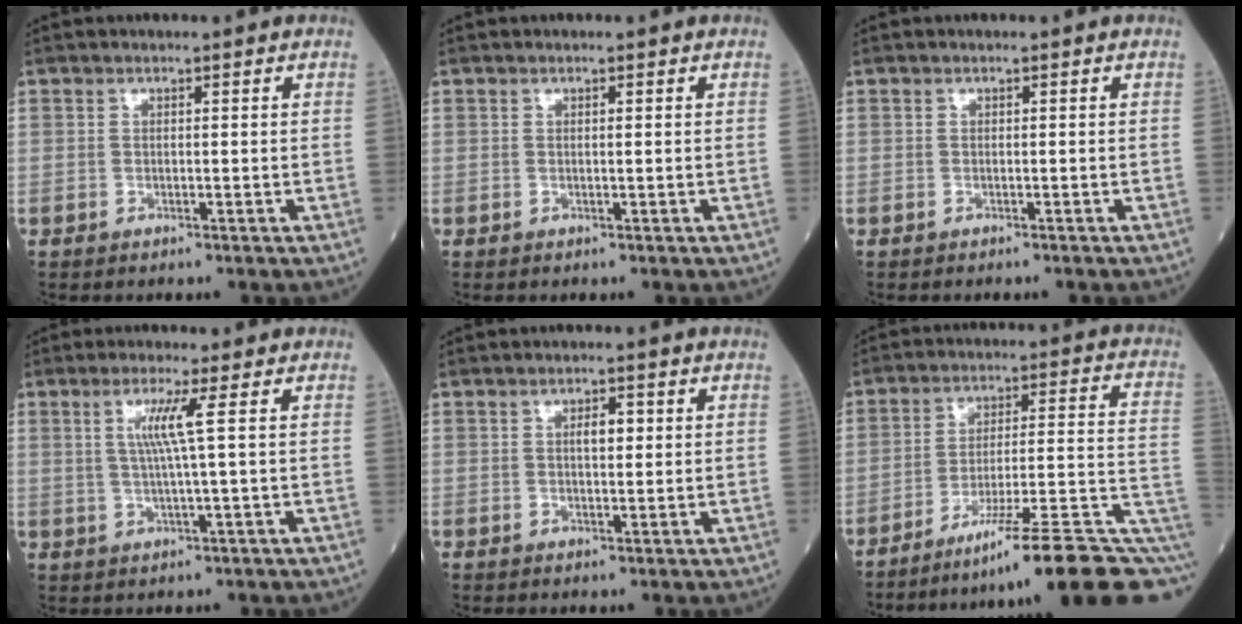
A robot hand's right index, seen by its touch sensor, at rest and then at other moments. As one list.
[{"total": 0.0}, {"total": 0.8, "force": [-0.7, 0.0, 0.3], "torque": [-0.003, 0.000, -0.011]}, {"total": 4.6, "force": [1.1, -1.1, 4.4], "torque": [-0.089, -0.002, 0.023]}, {"total": 2.4, "force": [0.5, 0.9, 2.2], "torque": [-0.035, 0.002, 0.007]}, {"total": 19.4, "force": [-11.6, 1.0, 15.5], "torque": [-0.157, 0.017, -0.174]}]